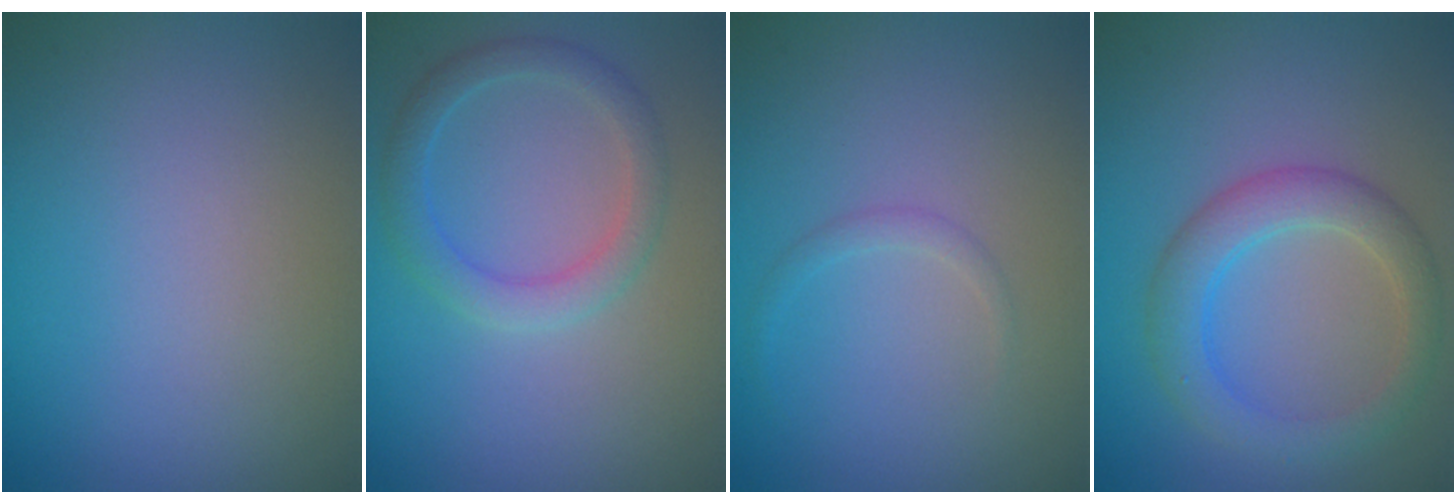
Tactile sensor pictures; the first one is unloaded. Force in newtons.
{"total": 2.8, "press": 2.8, "slide": 0.1}
{"total": 0.8, "press": 0.8, "slide": 0.1}
{"total": 3.9, "press": 3.9, "slide": 0.1}